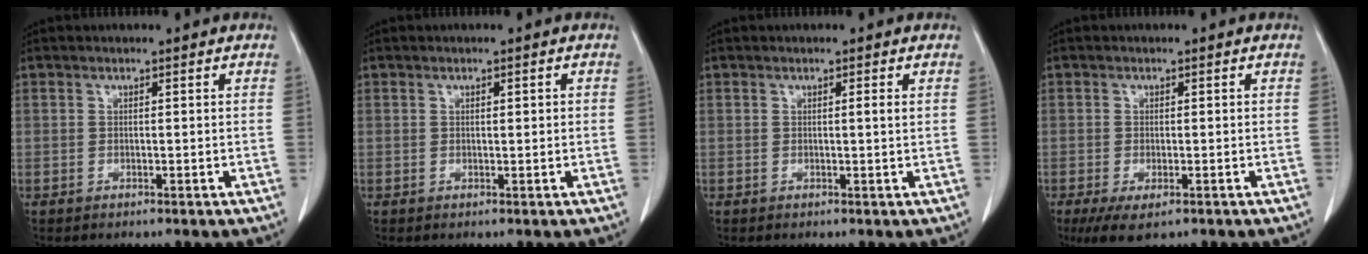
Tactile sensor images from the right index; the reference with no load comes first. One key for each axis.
{"total": 0.9, "fx": 0.2, "fy": 0.2, "fz": 0.9, "tx": -0.016, "ty": 0.002, "tz": 0.004}
{"total": 0.8, "fx": 0.2, "fy": -0.2, "fz": 0.8, "tx": -0.011, "ty": 0.001, "tz": 0.002}
{"total": 5.0, "fx": -3.1, "fy": 1.7, "fz": 3.6, "tx": -0.063, "ty": -0.013, "tz": -0.046}